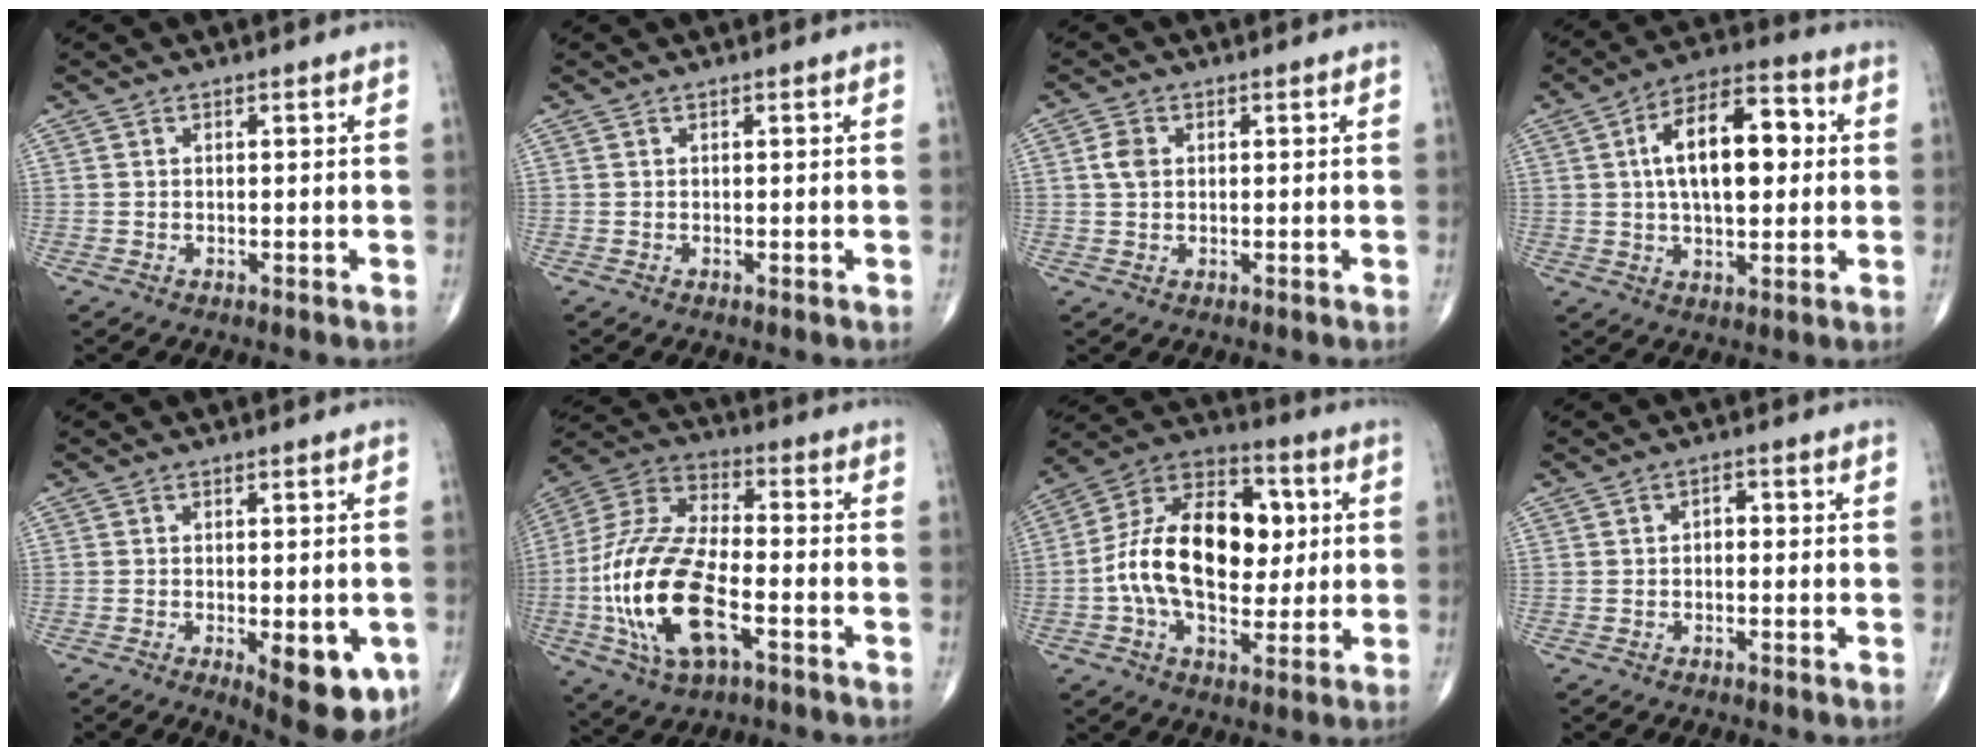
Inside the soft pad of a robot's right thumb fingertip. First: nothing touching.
{"total": 0.0}
{"total": 2.8, "force": [0.5, 2.1, 1.9], "torque": [-0.036, 0.003, 0.008]}
{"total": 16.1, "force": [2.4, 8.1, 13.7], "torque": [-0.203, 0.020, 0.032]}
{"total": 11.1, "force": [-3.6, 4.3, 9.6], "torque": [-0.106, -0.010, -0.038]}
{"total": 21.8, "force": [-6.1, 10.1, 18.3], "torque": [-0.390, 0.020, -0.109]}
{"total": 21.3, "force": [1.0, 13.0, 16.9], "torque": [-0.260, 0.022, 0.012]}
{"total": 2.0, "force": [-0.2, 1.3, 1.5], "torque": [-0.010, 0.008, -0.009]}